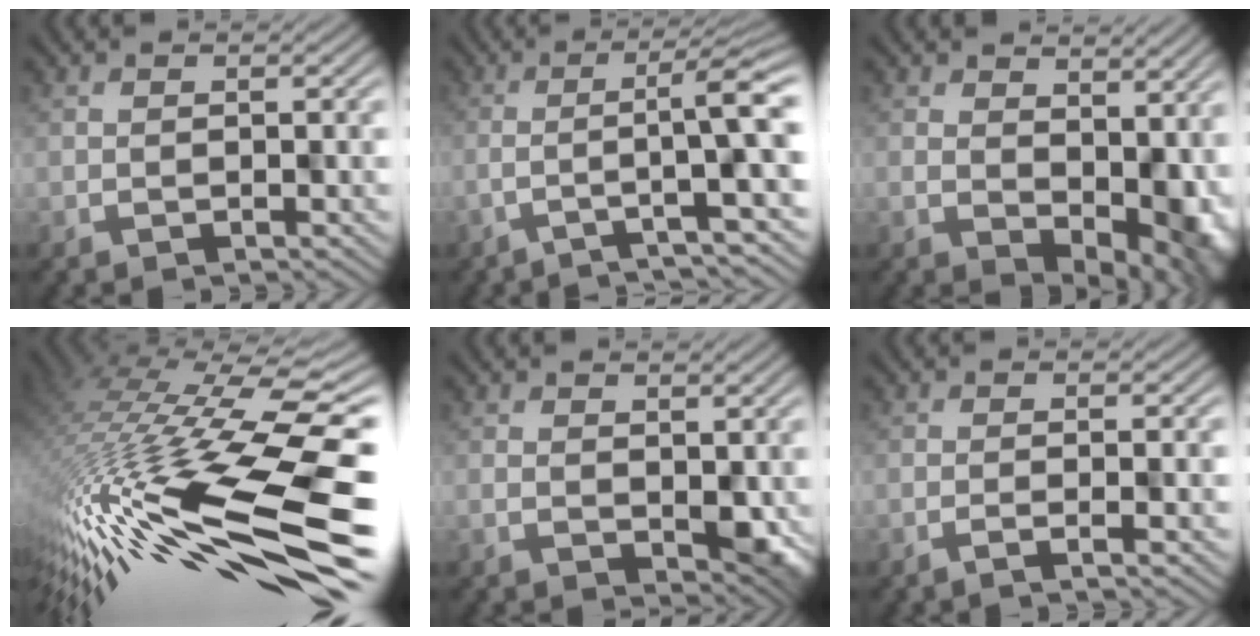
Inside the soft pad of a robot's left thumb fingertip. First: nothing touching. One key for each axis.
{"total": 6.9, "fx": -1.2, "fy": 0.8, "fz": 6.8, "tx": -0.096, "ty": 0.012, "tz": -0.027}
{"total": 9.4, "fx": -0.5, "fy": 5.8, "fz": 7.3, "tx": -0.091, "ty": -0.031, "tz": 0.020}
{"total": 18.1, "fx": -3.5, "fy": 6.1, "fz": 16.6, "tx": -0.343, "ty": -0.051, "tz": -0.040}
{"total": 3.4, "fx": 0.0, "fy": 2.0, "fz": 2.7, "tx": -0.038, "ty": -0.010, "tz": 0.016}
{"total": 1.6, "fx": -0.8, "fy": 0.1, "fz": 1.4, "tx": -0.018, "ty": 0.006, "tz": -0.026}